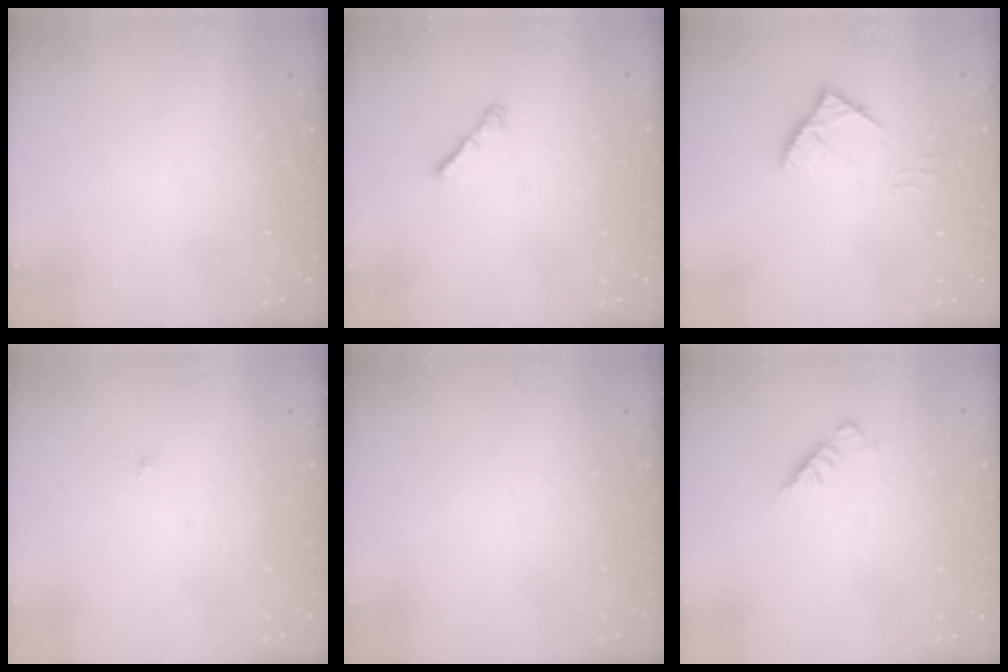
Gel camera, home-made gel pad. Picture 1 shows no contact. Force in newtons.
{"total": 2.4, "press": 2.3, "slide": 0.6}
{"total": 4.9, "press": 4.8, "slide": 0.7}
{"total": 0.9, "press": 0.9, "slide": 0.2}
{"total": 0.0}
{"total": 3.0, "press": 2.9, "slide": 0.8}